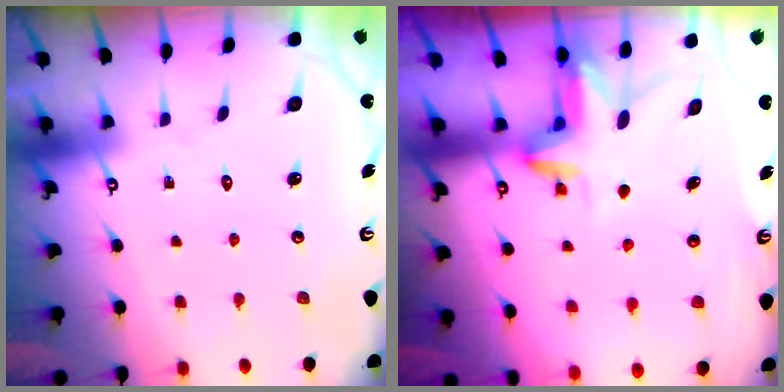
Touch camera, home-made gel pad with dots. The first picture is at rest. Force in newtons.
{"total": 3.0, "press": 3.0, "slide": 0.3}